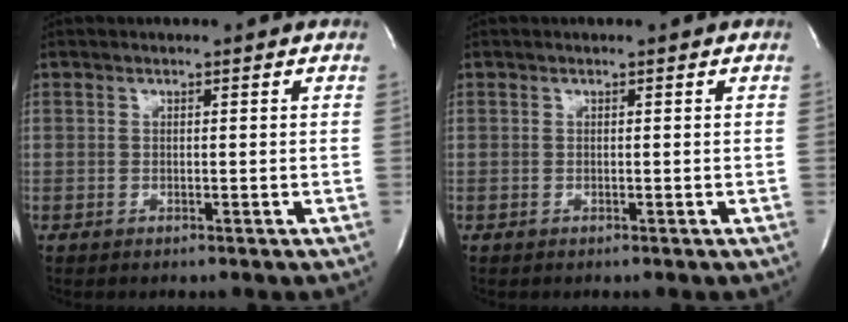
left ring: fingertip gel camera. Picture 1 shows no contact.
{"total": 0.0}